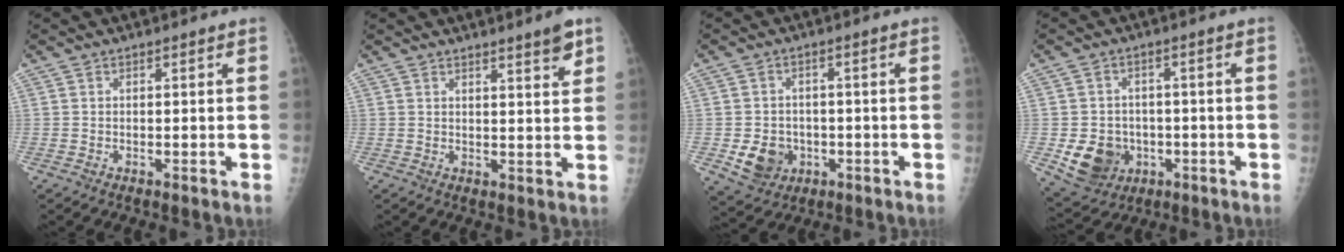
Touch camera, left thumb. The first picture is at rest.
{"total": 3.8, "force": [2.6, 0.4, 2.7], "torque": [-0.032, -0.020, 0.037]}
{"total": 7.2, "force": [-2.0, 6.1, 3.2], "torque": [-0.030, 0.010, -0.024]}
{"total": 9.5, "force": [-2.5, 8.2, 4.1], "torque": [-0.044, 0.010, -0.026]}